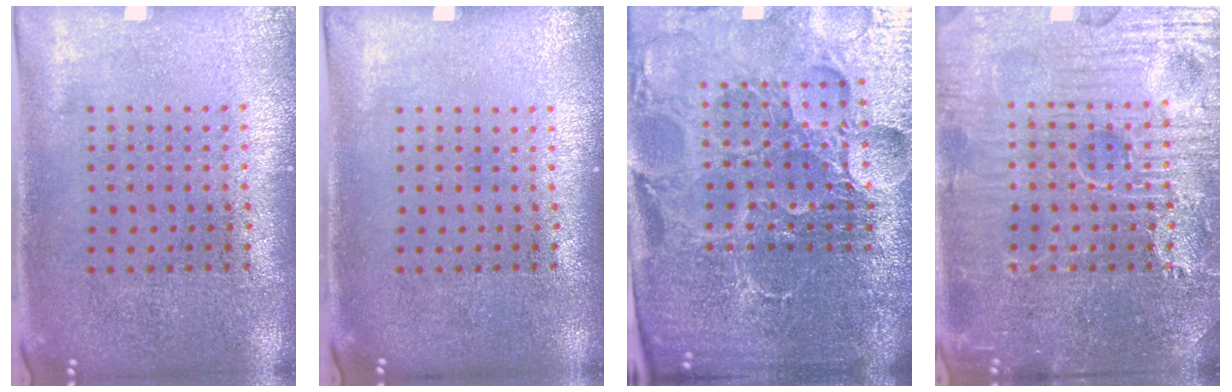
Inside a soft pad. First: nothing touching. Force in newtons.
{"total": 0.0}
{"total": 6.4, "press": 5.8, "slide": 2.8}
{"total": 7.9, "press": 7.9, "slide": 0.9}